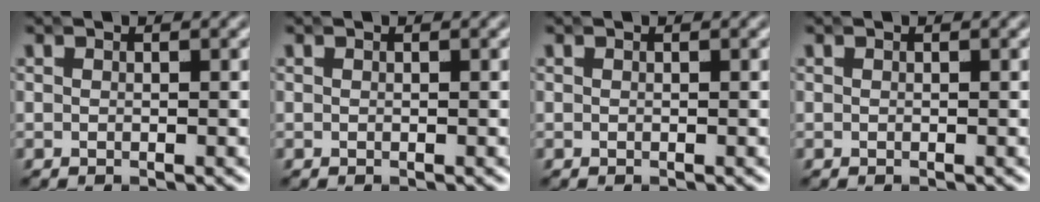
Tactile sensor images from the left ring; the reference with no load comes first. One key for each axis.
{"total": 0.0}
{"total": 0.0}
{"total": 0.0}